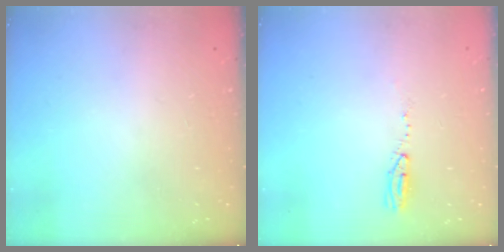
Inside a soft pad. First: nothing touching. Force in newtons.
{"total": 15.0, "press": 4.7, "slide": 14.2}